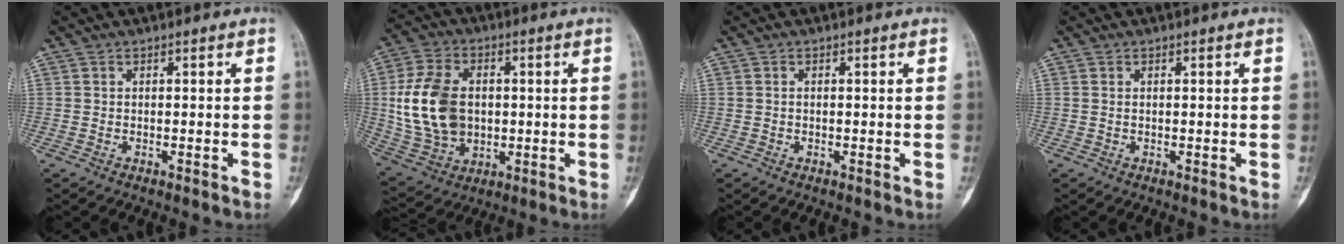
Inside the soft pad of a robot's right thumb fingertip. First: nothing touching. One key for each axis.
{"total": 15.7, "fx": 0.9, "fy": 11.1, "fz": 11.1, "tx": -0.198, "ty": 0.002, "tz": 0.027}
{"total": 0.0}
{"total": 0.0}